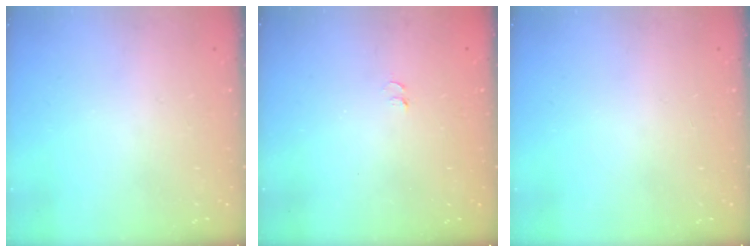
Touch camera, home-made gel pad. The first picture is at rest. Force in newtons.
{"total": 3.3, "press": 3.2, "slide": 0.7}
{"total": 0.0}